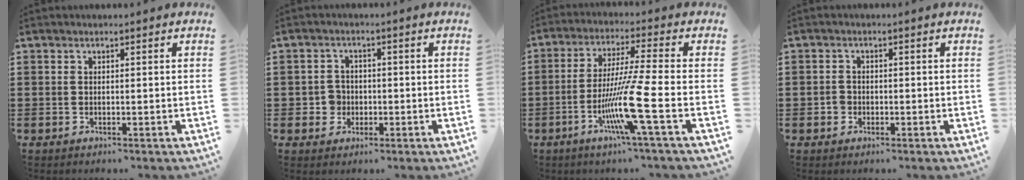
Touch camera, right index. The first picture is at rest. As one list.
[{"total": 3.1, "force": [-0.8, 2.8, 1.0], "torque": [-0.029, 0.004, -0.018]}, {"total": 11.2, "force": [-4.2, -0.5, 10.4], "torque": [-0.214, -0.020, -0.088]}, {"total": 1.5, "force": [-0.6, 1.2, 0.5], "torque": [-0.012, 0.002, -0.014]}]